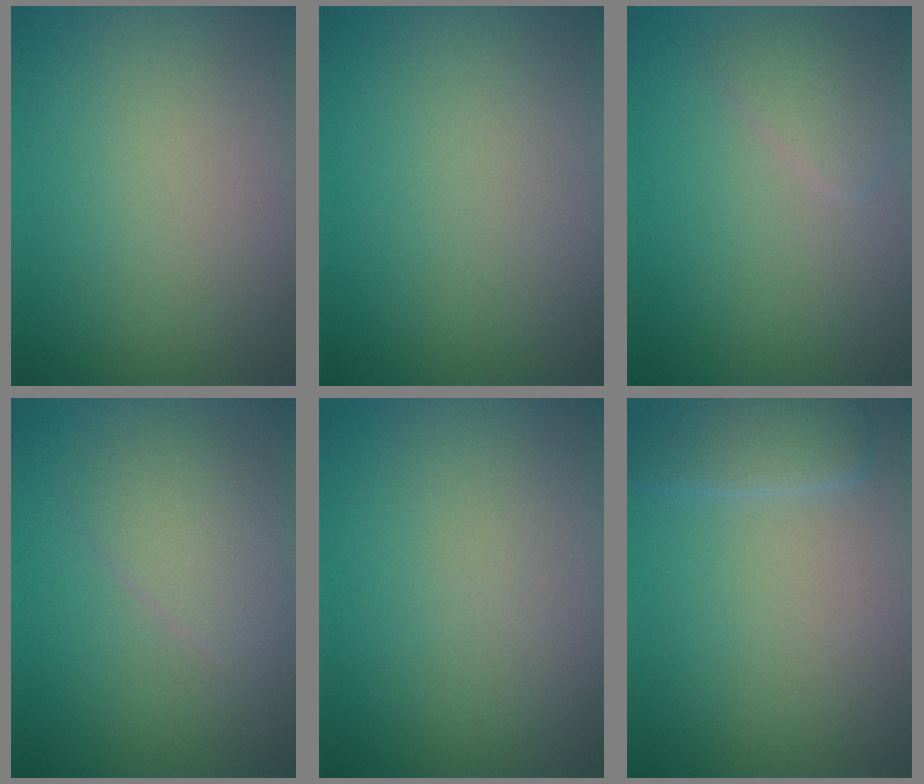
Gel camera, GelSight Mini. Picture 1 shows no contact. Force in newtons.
{"total": 0.0}
{"total": 1.8, "press": 1.8, "slide": 0.1}
{"total": 3.0, "press": 3.0, "slide": 0.0}
{"total": 0.0}
{"total": 2.4, "press": 1.7, "slide": 1.7}